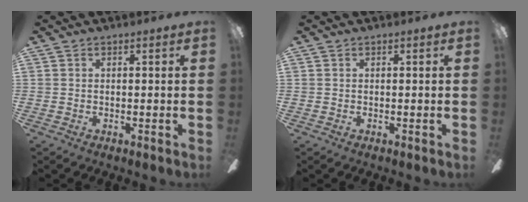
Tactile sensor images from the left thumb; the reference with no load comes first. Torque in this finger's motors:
{"motor_torque": [-0.01, 0.01, 0.00, 0.00, 0.00]}